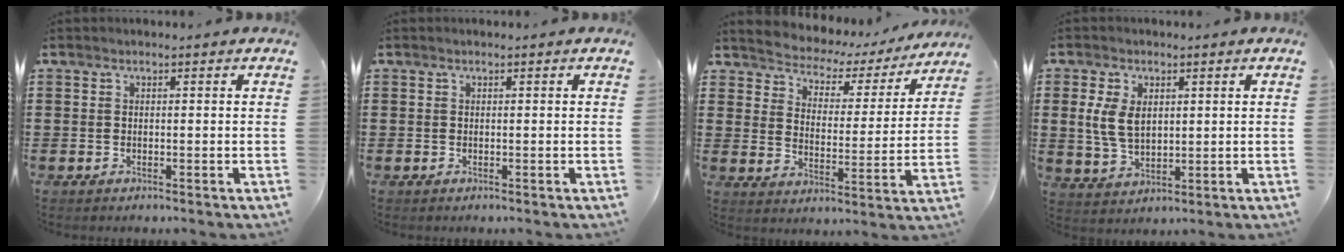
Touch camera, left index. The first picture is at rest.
{"total": 0.0}
{"total": 2.8, "force": [2.6, 1.1, 0.2], "torque": [-0.026, -0.028, 0.034]}
{"total": 5.8, "force": [1.2, 3.6, 4.4], "torque": [-0.109, 0.006, 0.019]}